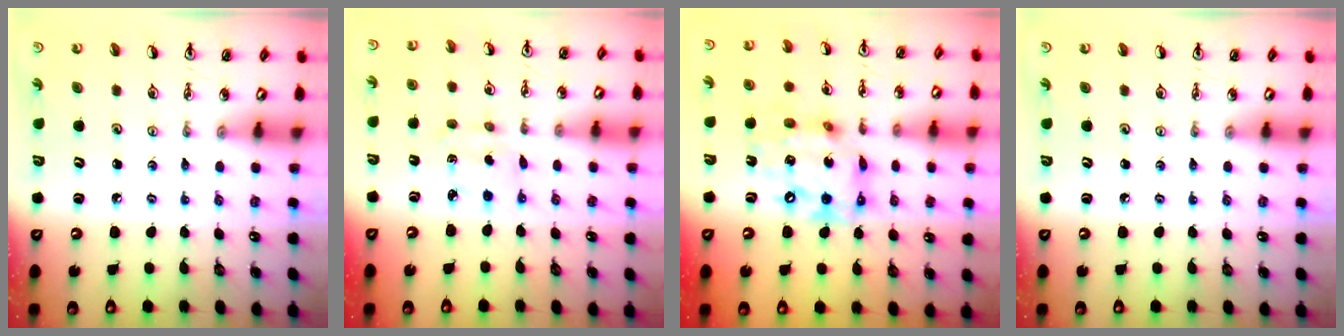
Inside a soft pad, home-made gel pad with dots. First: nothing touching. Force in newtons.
{"total": 2.8, "press": 2.7, "slide": 0.7}
{"total": 16.0, "press": 15.9, "slide": 1.4}
{"total": 0.0}